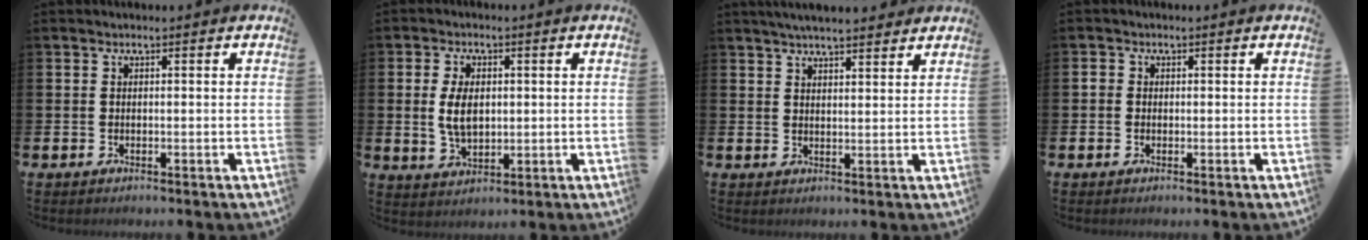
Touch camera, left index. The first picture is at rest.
{"total": 5.3, "force": [0.7, 3.1, 4.2], "torque": [-0.081, 0.004, 0.007]}
{"total": 4.0, "force": [3.9, 0.2, 1.0], "torque": [-0.028, -0.012, 0.069]}
{"total": 1.0, "force": [0.0, 0.9, 0.4], "torque": [-0.003, 0.002, -0.004]}